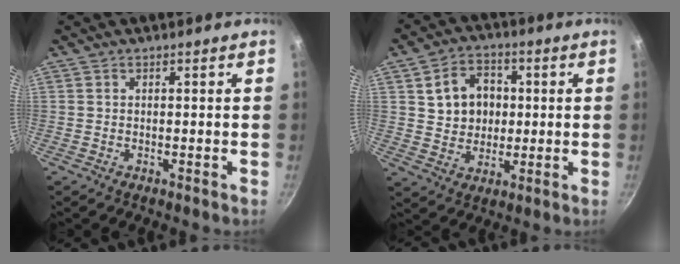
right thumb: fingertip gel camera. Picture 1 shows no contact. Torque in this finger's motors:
{"motor_torque": [-0.11, 0.43, -0.01, 0.14, 0.05]}